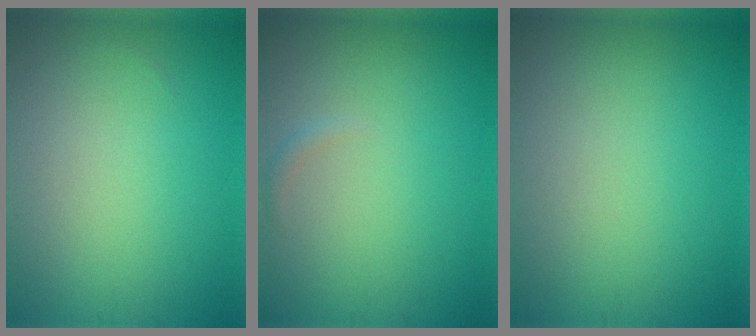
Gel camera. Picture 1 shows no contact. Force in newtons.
{"total": 0.6, "press": 0.6, "slide": 0.1}
{"total": 0.0}